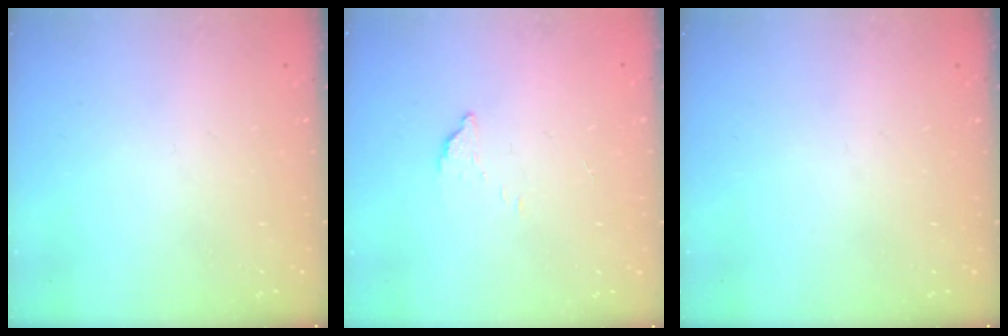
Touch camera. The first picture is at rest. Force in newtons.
{"total": 2.8, "press": 2.7, "slide": 0.3}
{"total": 0.0}